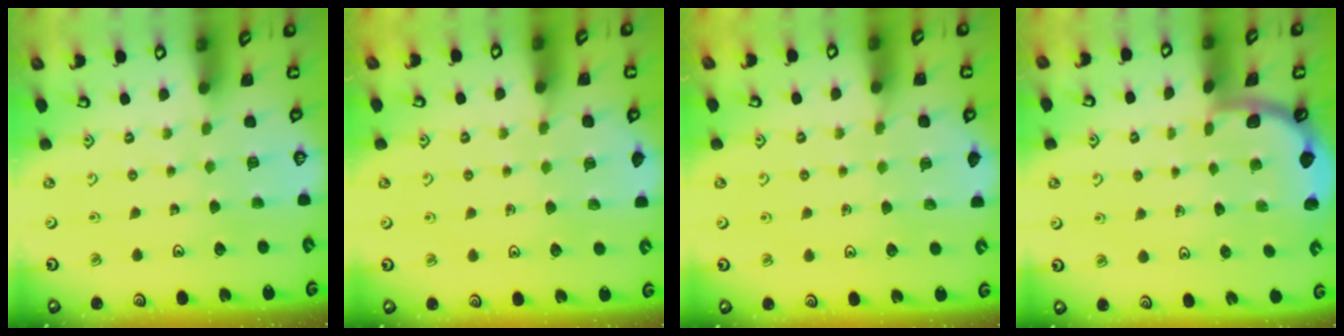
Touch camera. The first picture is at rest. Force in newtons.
{"total": 5.8, "press": 5.7, "slide": 1.2}
{"total": 5.8, "press": 5.7, "slide": 1.2}
{"total": 1.6, "press": 1.6, "slide": 0.2}